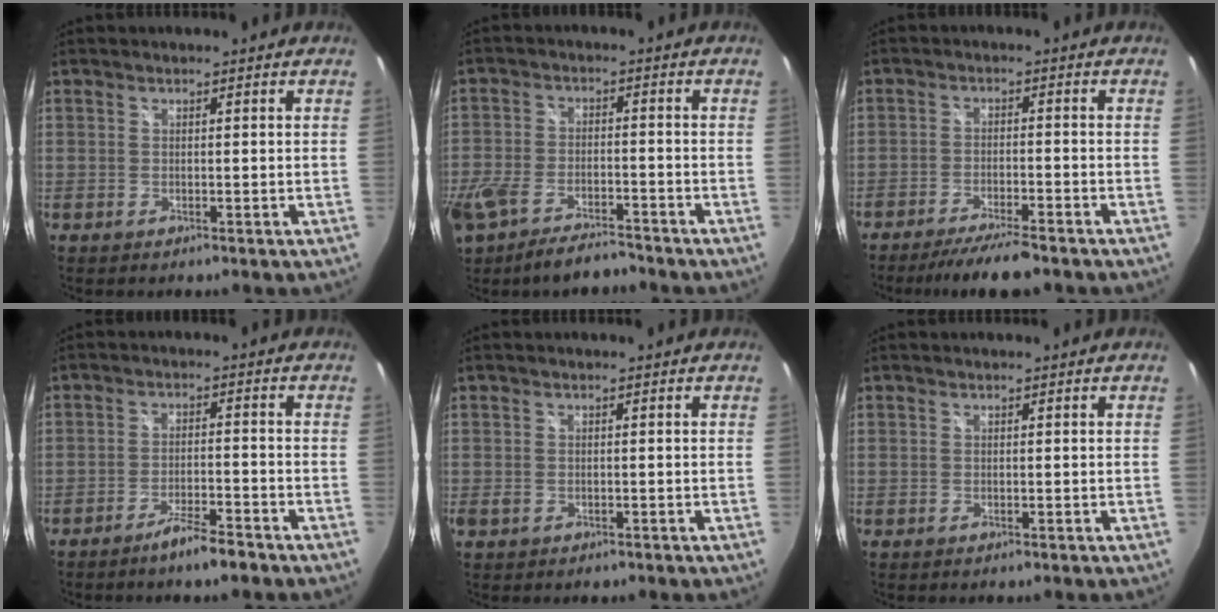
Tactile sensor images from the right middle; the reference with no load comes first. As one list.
[{"total": 12.3, "force": [-9.1, 5.2, 6.5], "torque": [-0.163, -0.031, -0.159]}, {"total": 9.0, "force": [-7.7, 1.2, 4.5], "torque": [-0.099, -0.014, -0.124]}, {"total": 5.3, "force": [-4.3, 0.5, 2.9], "torque": [-0.070, -0.002, -0.073]}, {"total": 1.8, "force": [-0.8, 1.4, 0.9], "torque": [-0.017, -0.005, -0.014]}, {"total": 0.0}]